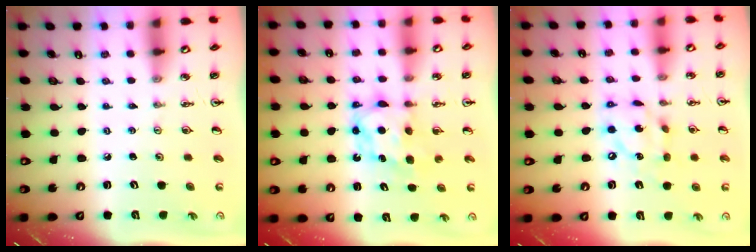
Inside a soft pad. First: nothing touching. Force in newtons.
{"total": 7.1, "press": 7.1, "slide": 0.3}
{"total": 12.4, "press": 12.4, "slide": 0.9}